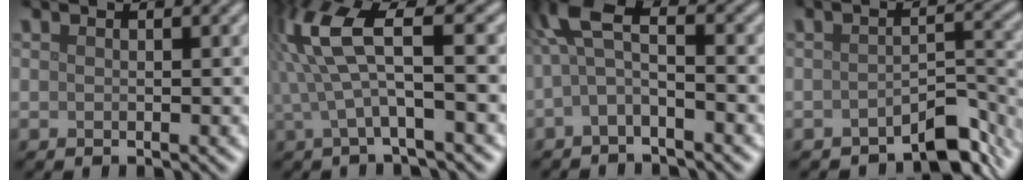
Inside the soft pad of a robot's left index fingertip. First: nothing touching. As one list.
[{"total": 6.6, "force": [1.5, 1.4, 6.3], "torque": [-0.145, 0.011, 0.028]}, {"total": 4.2, "force": [-0.5, 1.4, 3.9], "torque": [-0.081, 0.016, -0.025]}, {"total": 4.3, "force": [-3.3, 1.3, 2.4], "torque": [-0.026, 0.003, -0.051]}]